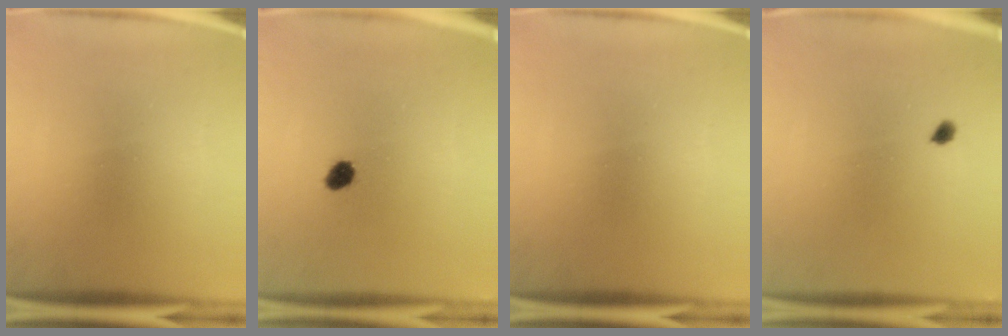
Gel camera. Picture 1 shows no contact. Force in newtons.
{"total": 2.8}
{"total": 0.0}
{"total": 1.1}